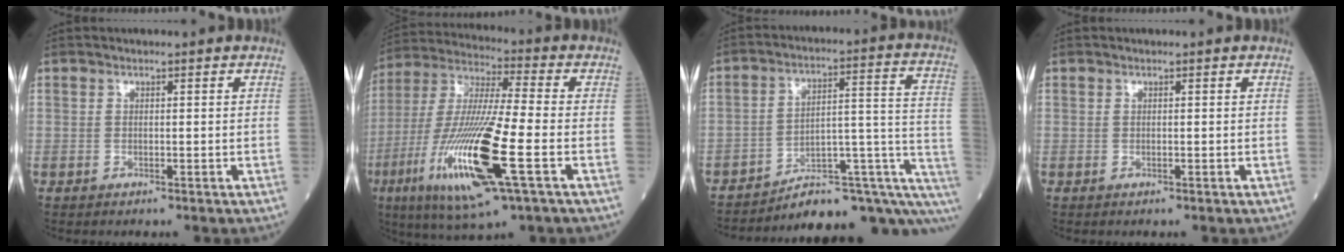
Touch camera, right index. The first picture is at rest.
{"total": 20.3, "force": [-6.6, 1.9, 19.1], "torque": [-0.416, -0.033, -0.122]}
{"total": 15.6, "force": [-11.7, 3.9, 9.5], "torque": [-0.063, 0.083, -0.150]}
{"total": 0.0}